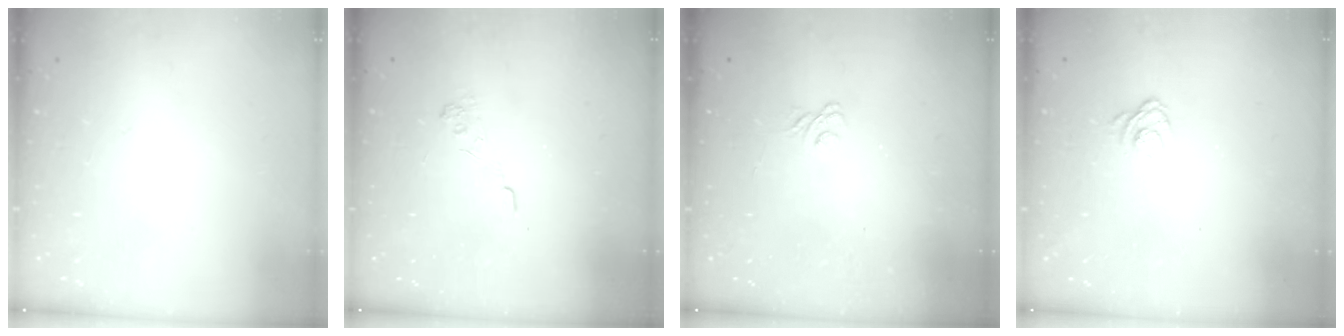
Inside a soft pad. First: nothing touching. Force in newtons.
{"total": 3.7, "press": 3.4, "slide": 1.4}
{"total": 1.9, "press": 1.5, "slide": 1.1}
{"total": 5.1, "press": 4.9, "slide": 1.3}